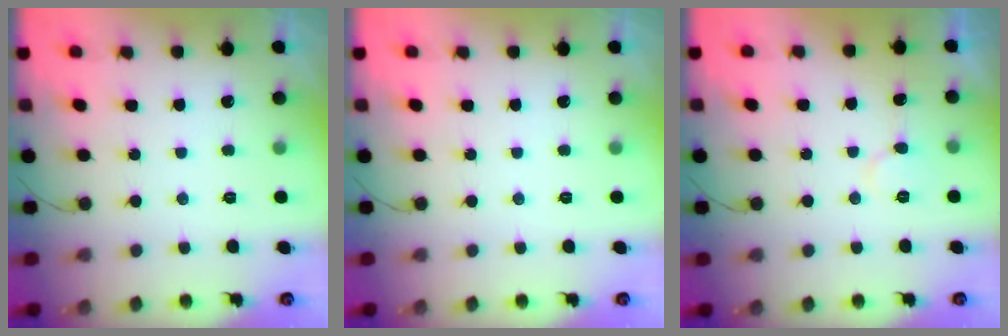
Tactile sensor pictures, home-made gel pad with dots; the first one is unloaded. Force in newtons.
{"total": 0.0}
{"total": 4.9, "press": 4.9, "slide": 0.5}